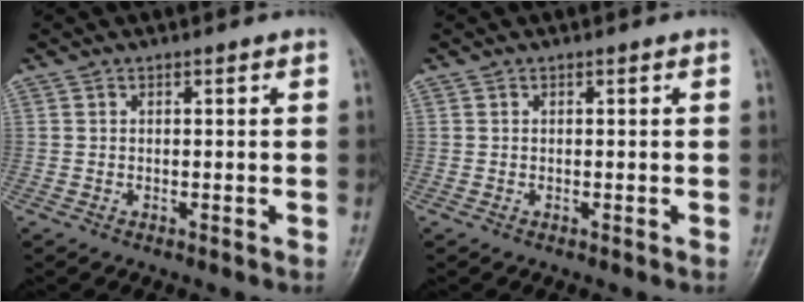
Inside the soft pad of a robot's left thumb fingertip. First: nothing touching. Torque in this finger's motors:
{"motor_torque": [-0.03, 0.03, -0.03, 0.02, 0.00]}